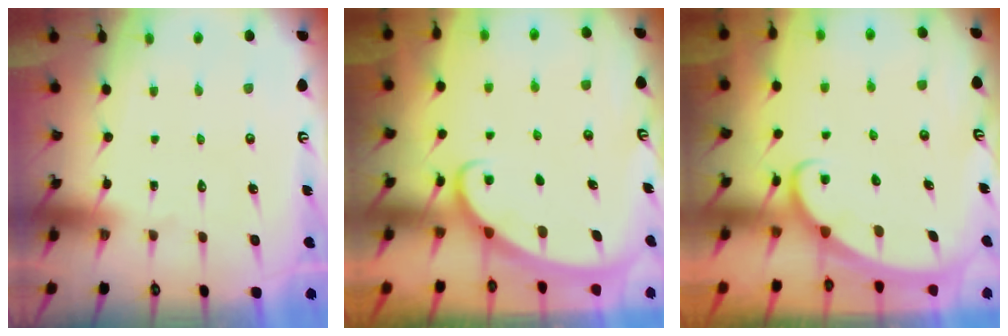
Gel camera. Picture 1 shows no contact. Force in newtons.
{"total": 2.2, "press": 2.2, "slide": 0.3}
{"total": 2.0, "press": 2.0, "slide": 0.1}